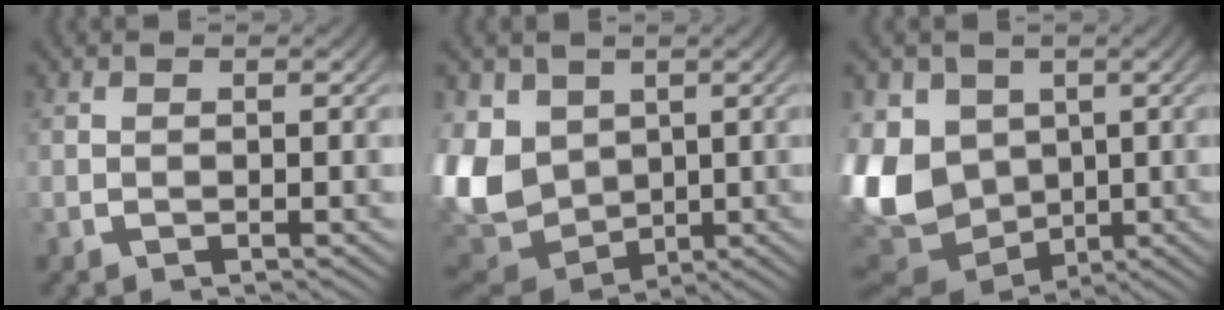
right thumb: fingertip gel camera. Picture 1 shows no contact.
{"total": 11.9, "force": [-1.4, 9.5, 7.0], "torque": [-0.206, -0.063, 0.006]}
{"total": 14.8, "force": [-2.4, 12.0, 8.3], "torque": [-0.234, -0.066, -0.015]}